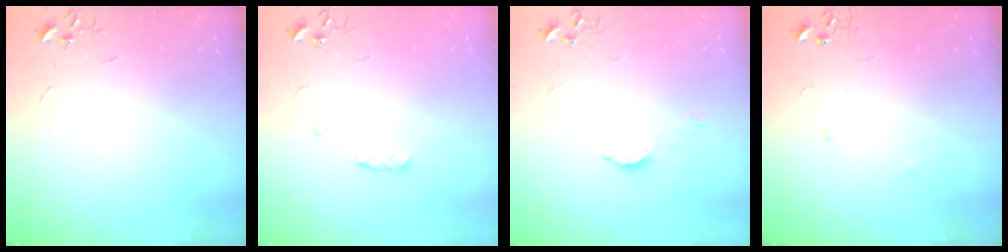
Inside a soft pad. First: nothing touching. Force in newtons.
{"total": 5.0, "press": 4.9, "slide": 0.8}
{"total": 3.5, "press": 3.4, "slide": 0.5}
{"total": 4.2, "press": 4.0, "slide": 1.1}